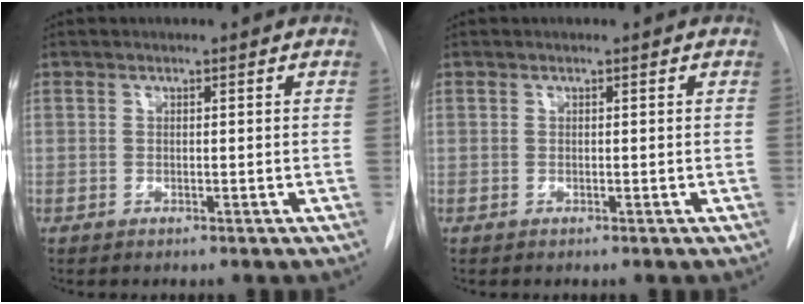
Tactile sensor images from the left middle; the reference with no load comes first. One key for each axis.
{"total": 0.0}